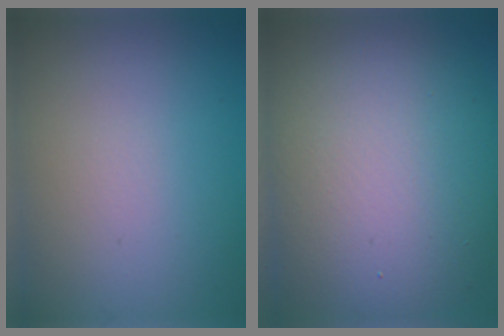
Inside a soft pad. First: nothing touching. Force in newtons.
{"total": 12.9, "press": 12.8, "slide": 1.0}